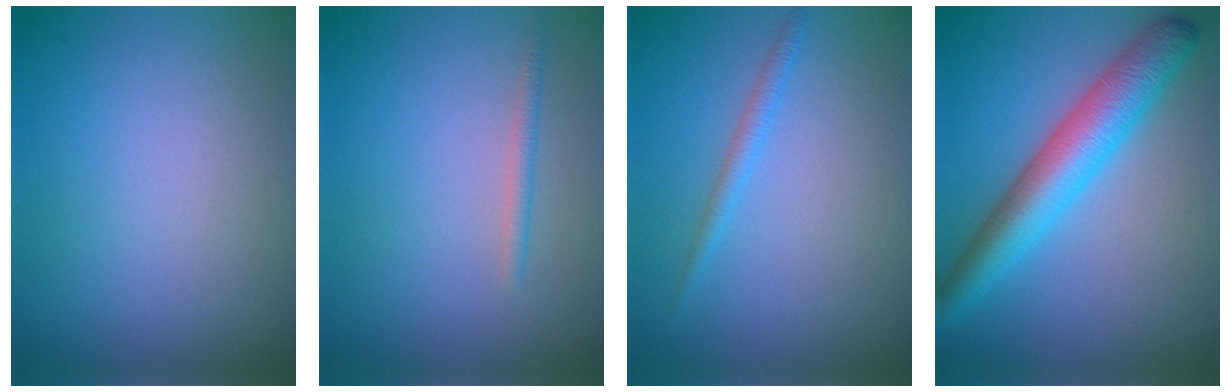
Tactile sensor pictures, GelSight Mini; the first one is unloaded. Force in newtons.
{"total": 1.0, "press": 1.0, "slide": 0.0}
{"total": 1.3, "press": 1.3, "slide": 0.1}
{"total": 6.6, "press": 6.6, "slide": 0.1}